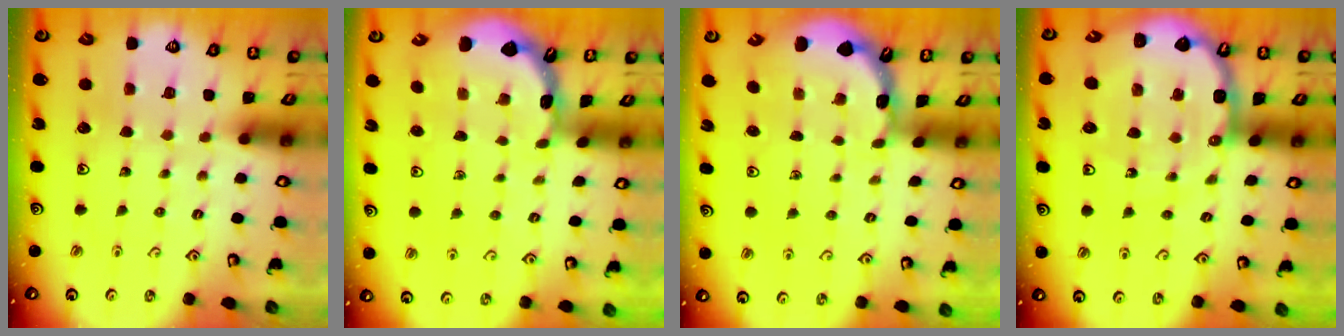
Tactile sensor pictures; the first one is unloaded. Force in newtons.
{"total": 1.8, "press": 1.8, "slide": 0.1}
{"total": 1.6, "press": 1.6, "slide": 0.1}
{"total": 9.7, "press": 9.7, "slide": 1.2}